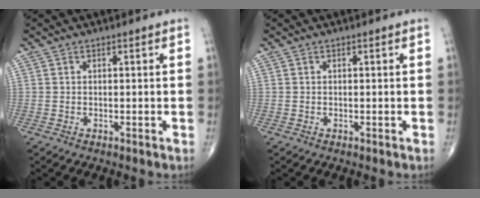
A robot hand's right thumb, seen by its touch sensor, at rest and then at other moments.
{"total": 0.0}